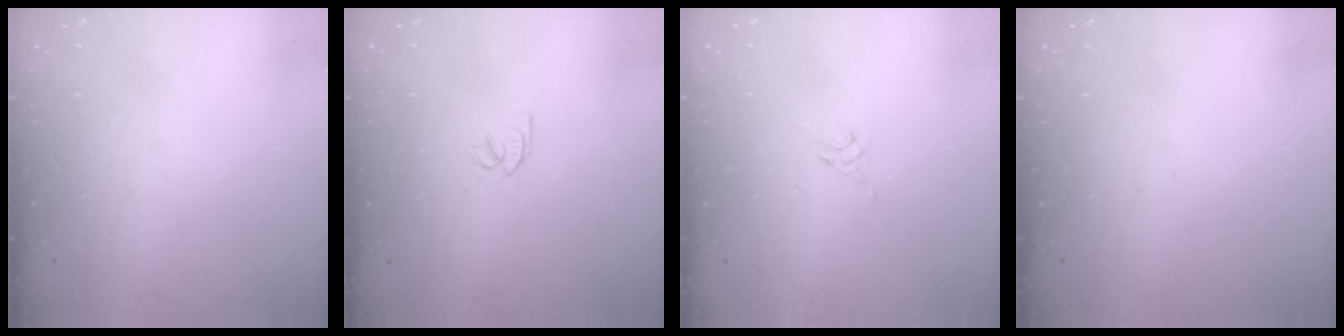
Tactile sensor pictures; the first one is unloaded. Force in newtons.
{"total": 2.2, "press": 2.2, "slide": 0.2}
{"total": 2.6, "press": 2.5, "slide": 0.7}
{"total": 0.0}